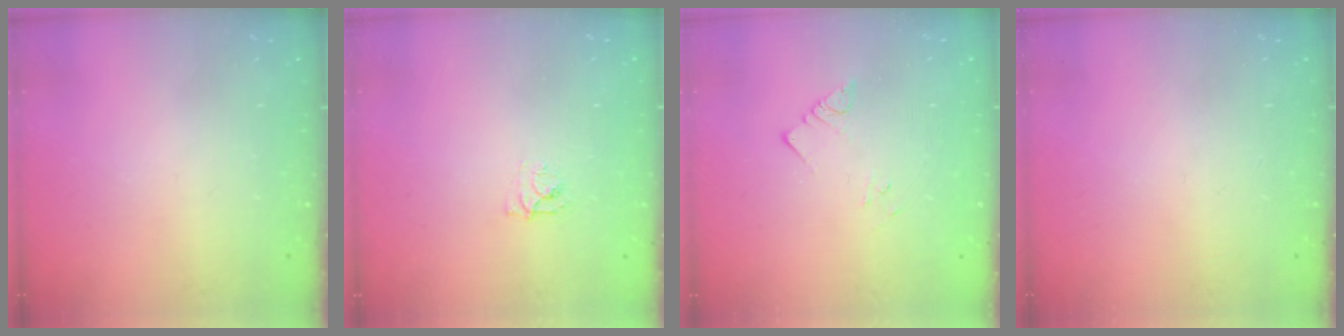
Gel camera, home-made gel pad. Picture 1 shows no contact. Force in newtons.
{"total": 4.4, "press": 4.3, "slide": 0.5}
{"total": 2.9, "press": 2.9, "slide": 0.4}
{"total": 0.0}